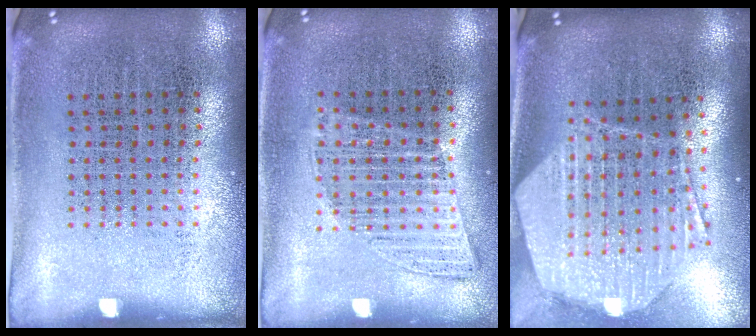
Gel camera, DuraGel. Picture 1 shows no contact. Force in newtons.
{"total": 1.0, "press": 1.0, "slide": 0.3}
{"total": 2.7, "press": 2.2, "slide": 1.6}